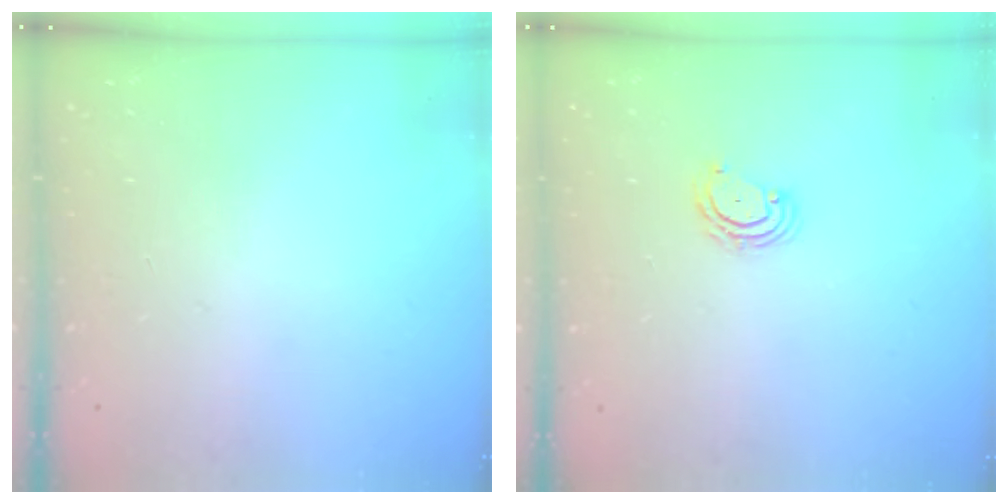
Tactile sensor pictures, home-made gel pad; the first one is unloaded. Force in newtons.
{"total": 5.0, "press": 5.0, "slide": 0.4}